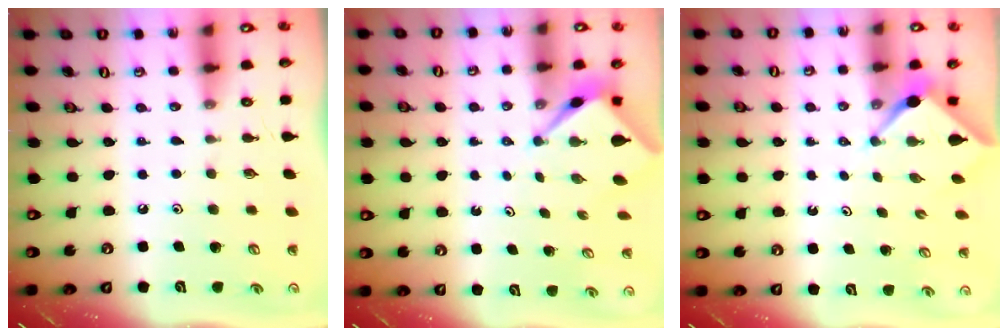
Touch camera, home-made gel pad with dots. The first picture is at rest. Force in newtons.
{"total": 2.6, "press": 2.6, "slide": 0.1}
{"total": 2.5, "press": 2.5, "slide": 0.3}